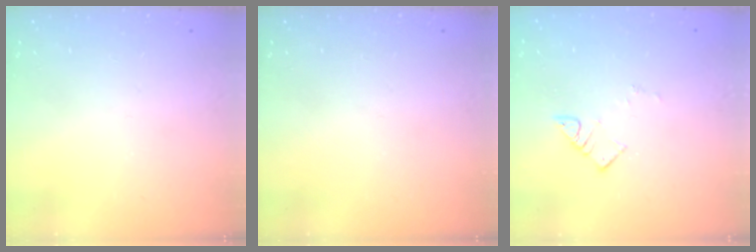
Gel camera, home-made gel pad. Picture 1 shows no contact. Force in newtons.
{"total": 0.0}
{"total": 3.6, "press": 3.6, "slide": 0.3}